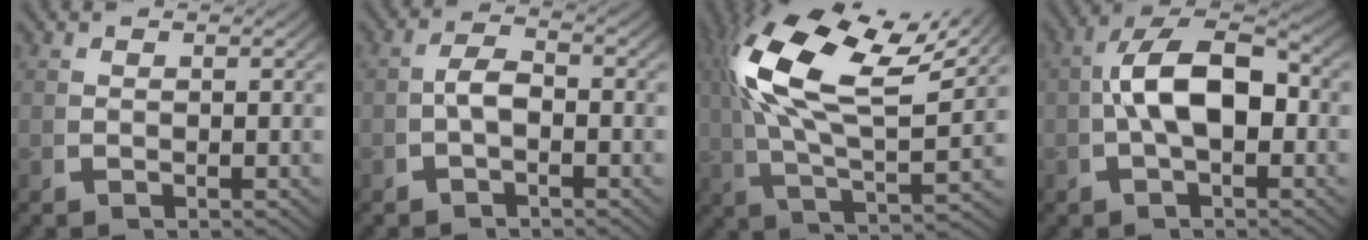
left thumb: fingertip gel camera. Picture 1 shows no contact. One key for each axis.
{"total": 2.6, "fx": -0.7, "fy": 1.5, "fz": 1.9, "tx": -0.040, "ty": -0.008, "tz": -0.009}
{"total": 13.9, "fx": 4.1, "fy": 6.8, "fz": 11.4, "tx": -0.228, "ty": -0.006, "tz": 0.068}
{"total": 8.7, "fx": 0.3, "fy": 5.2, "fz": 6.9, "tx": -0.125, "ty": -0.014, "tz": 0.007}